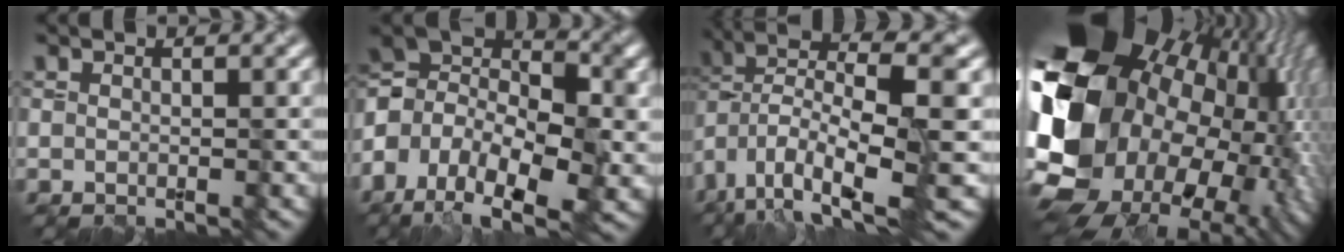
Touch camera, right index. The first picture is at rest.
{"total": 10.8, "force": [-2.4, 6.7, 8.1], "torque": [-0.166, 0.012, -0.056]}
{"total": 10.1, "force": [-2.9, 3.5, 9.0], "torque": [-0.163, 0.009, -0.053]}
{"total": 21.1, "force": [0.3, 16.1, 13.6], "torque": [-0.250, -0.023, 0.002]}